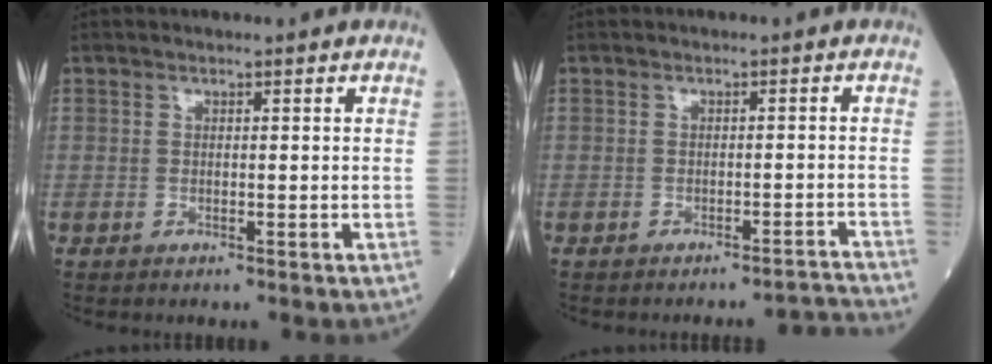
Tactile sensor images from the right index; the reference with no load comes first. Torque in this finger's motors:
{"motor_torque": [-0.38, -0.35, 0.07, 0.00]}